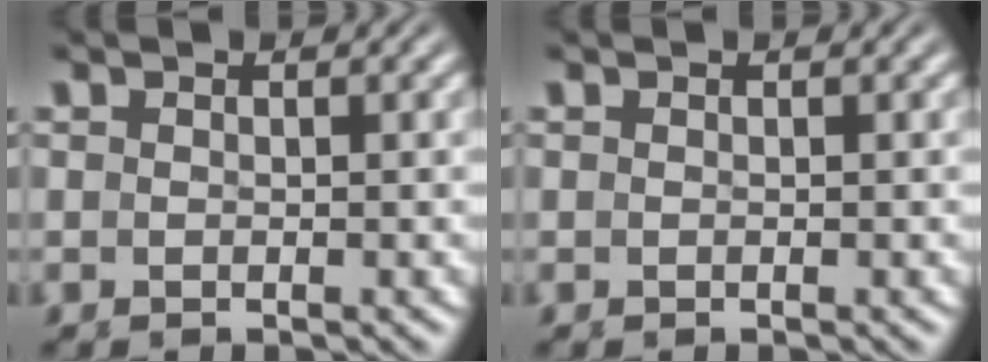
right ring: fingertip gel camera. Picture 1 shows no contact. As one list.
[{"total": 0.0}]